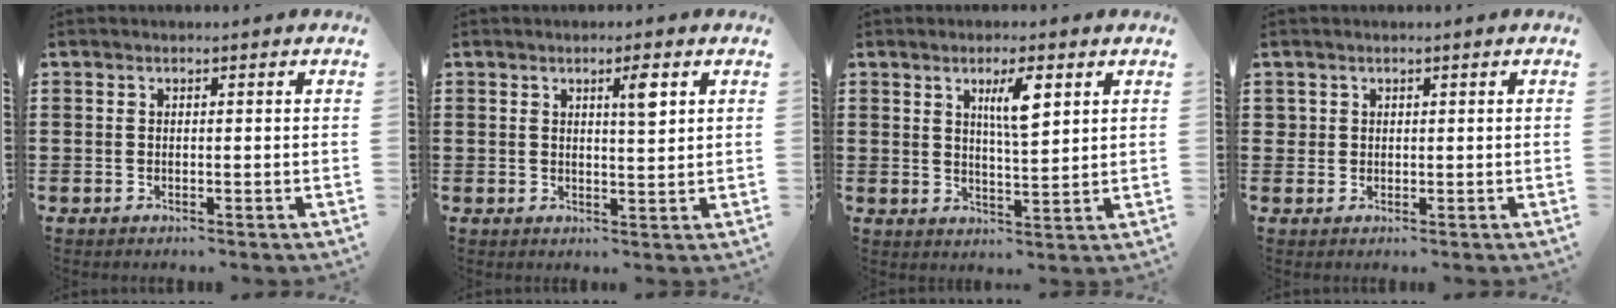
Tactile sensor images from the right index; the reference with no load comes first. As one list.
[{"total": 3.3, "force": [1.5, 0.4, 2.9], "torque": [-0.045, -0.004, 0.019]}, {"total": 5.3, "force": [2.3, 1.2, 4.6], "torque": [-0.082, 0.001, 0.033]}, {"total": 1.0, "force": [0.5, 0.8, 0.1], "torque": [-0.004, 0.001, 0.010]}]